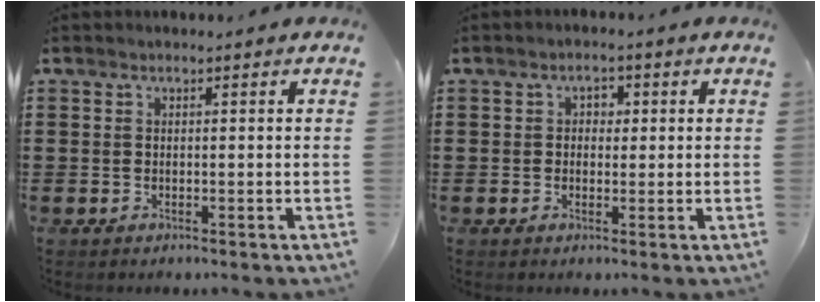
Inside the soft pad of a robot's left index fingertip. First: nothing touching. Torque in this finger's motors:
{"motor_torque": [0.08, 0.03, 0.03, 0.02]}